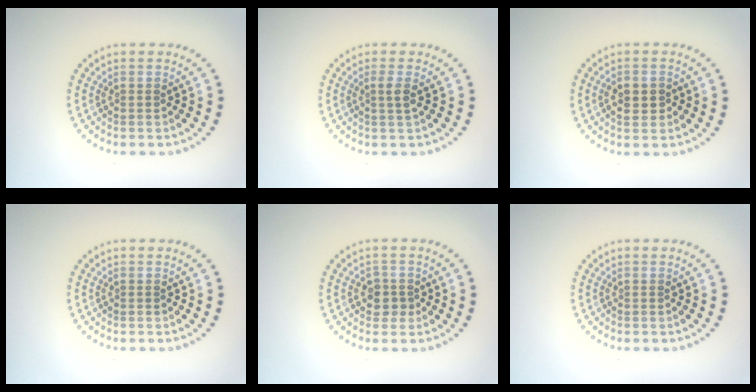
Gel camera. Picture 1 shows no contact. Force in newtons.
{"total": 1.3, "press": 0.9, "slide": 0.9}
{"total": 2.5, "press": 2.4, "slide": 0.2}
{"total": 0.0}
{"total": 1.9, "press": 1.7, "slide": 0.6}
{"total": 0.0}